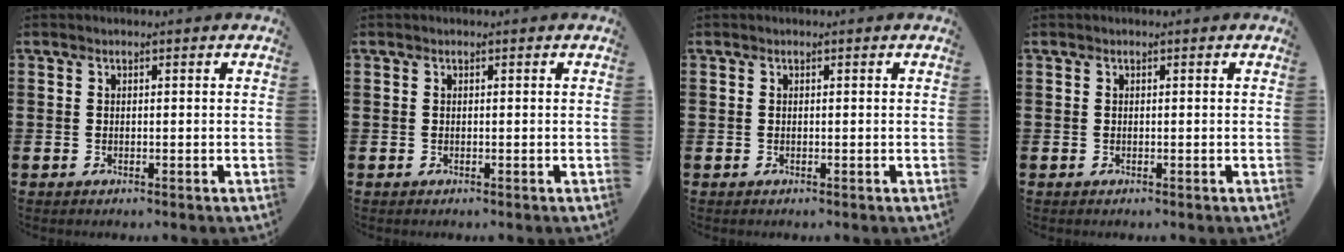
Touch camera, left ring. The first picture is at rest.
{"total": 0.0}
{"total": 0.0}
{"total": 0.0}